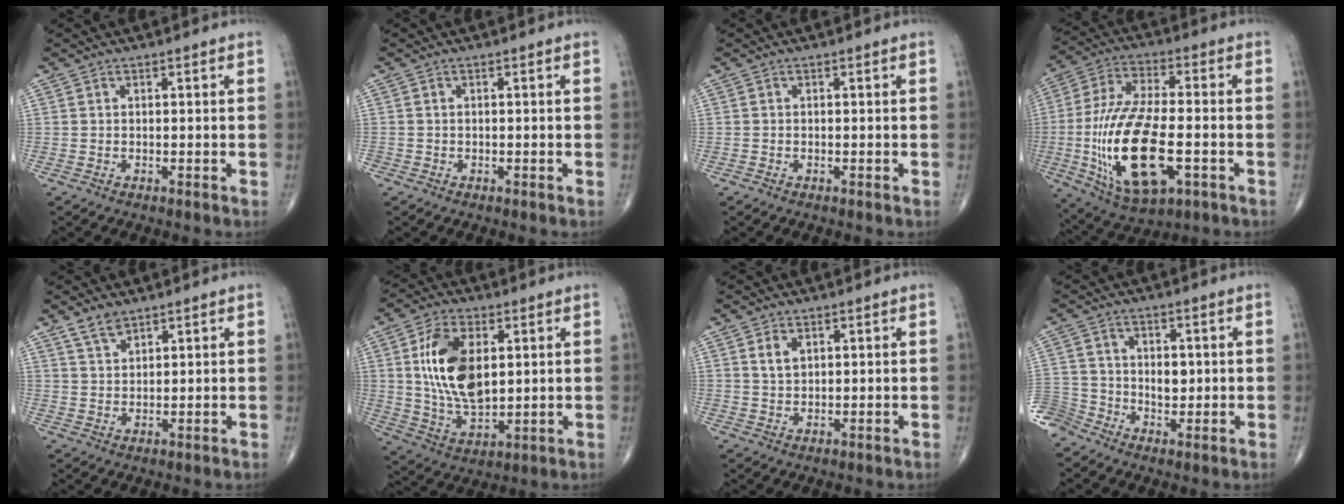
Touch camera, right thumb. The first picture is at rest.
{"total": 0.6, "force": [-0.3, 0.5, 0.1], "torque": [0.002, 0.003, -0.010]}
{"total": 0.0}
{"total": 21.6, "force": [-4.8, 9.3, 18.9], "torque": [-0.385, 0.010, -0.070]}
{"total": 3.6, "force": [2.8, 1.7, 1.5], "torque": [-0.022, -0.014, 0.057]}
{"total": 15.2, "force": [3.1, 8.5, 12.3], "torque": [-0.216, -0.015, 0.063]}
{"total": 2.8, "force": [1.2, 1.8, 1.8], "torque": [-0.027, -0.006, 0.024]}
{"total": 7.3, "force": [-2.4, 6.1, 3.1], "torque": [-0.044, 0.017, -0.049]}